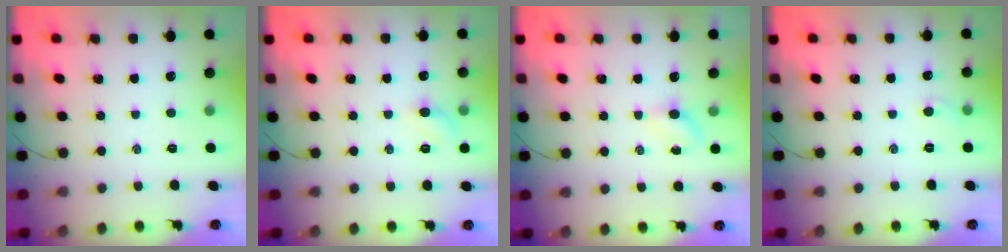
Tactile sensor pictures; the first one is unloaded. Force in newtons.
{"total": 4.9, "press": 4.7, "slide": 1.1}
{"total": 3.1, "press": 2.9, "slide": 1.0}
{"total": 2.9, "press": 2.8, "slide": 1.0}